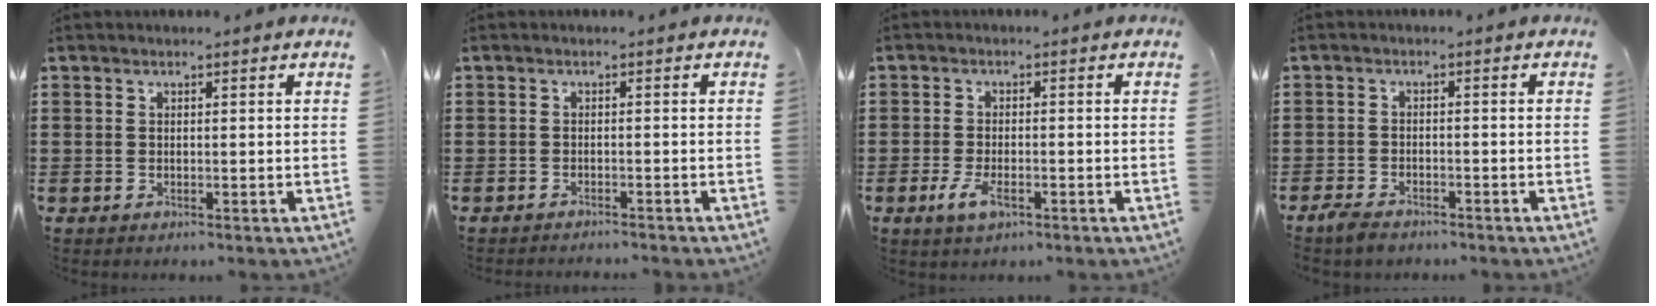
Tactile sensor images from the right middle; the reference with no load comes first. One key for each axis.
{"total": 0.9, "fx": -0.9, "fy": -0.3, "fz": 0.0, "tx": -0.001, "ty": 0.000, "tz": -0.018}
{"total": 3.5, "fx": -1.4, "fy": 1.3, "fz": 2.9, "tx": -0.070, "ty": -0.007, "tz": -0.029}
{"total": 2.4, "fx": -2.1, "fy": 0.8, "fz": 0.8, "tx": -0.031, "ty": 0.000, "tz": -0.047}